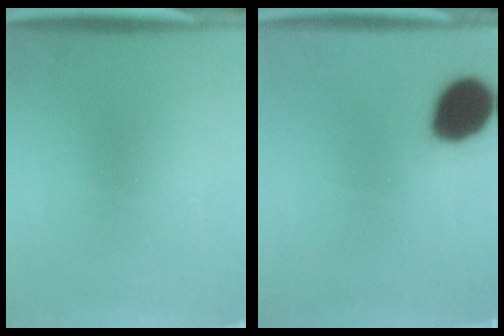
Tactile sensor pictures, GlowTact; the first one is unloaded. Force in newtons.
{"total": 13.2}